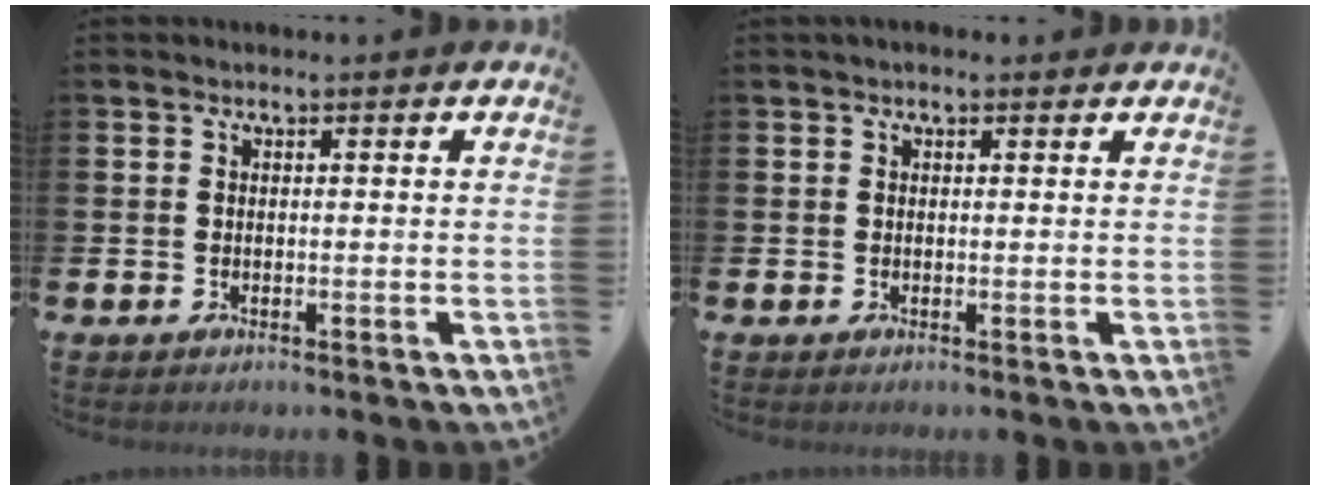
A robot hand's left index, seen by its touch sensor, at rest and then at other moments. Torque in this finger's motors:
{"motor_torque": [0.34, -0.81, -0.03, 0.03]}